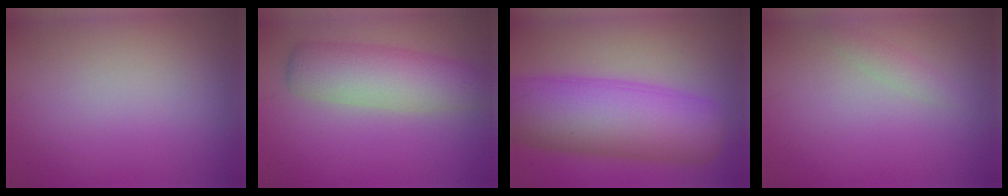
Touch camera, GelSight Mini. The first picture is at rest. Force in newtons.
{"total": 5.8, "press": 5.8, "slide": 0.2}
{"total": 11.5, "press": 11.5, "slide": 0.3}
{"total": 1.1, "press": 1.1, "slide": 0.0}